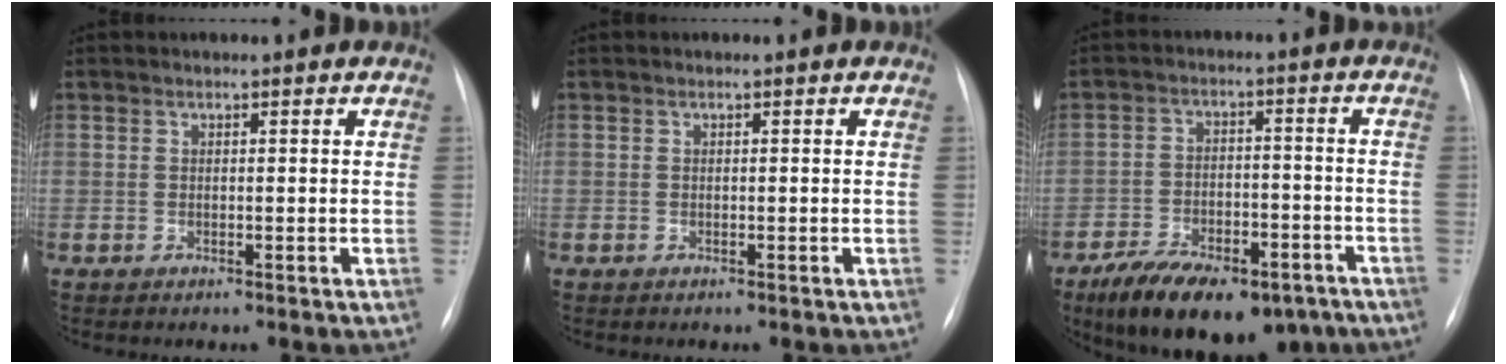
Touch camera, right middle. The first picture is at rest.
{"total": 0.0}
{"total": 16.3, "force": [-11.2, 7.4, 9.2], "torque": [-0.147, 0.004, -0.173]}